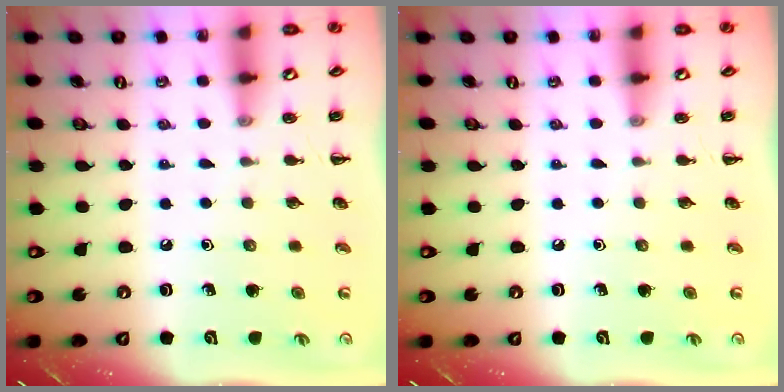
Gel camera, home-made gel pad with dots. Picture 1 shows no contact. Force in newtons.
{"total": 0.0}